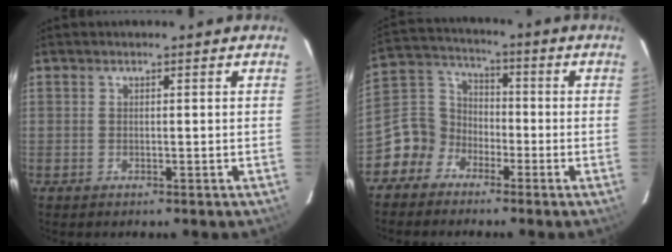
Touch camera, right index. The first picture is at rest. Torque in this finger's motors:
{"motor_torque": [0.03, -0.06, -0.43, -0.22]}